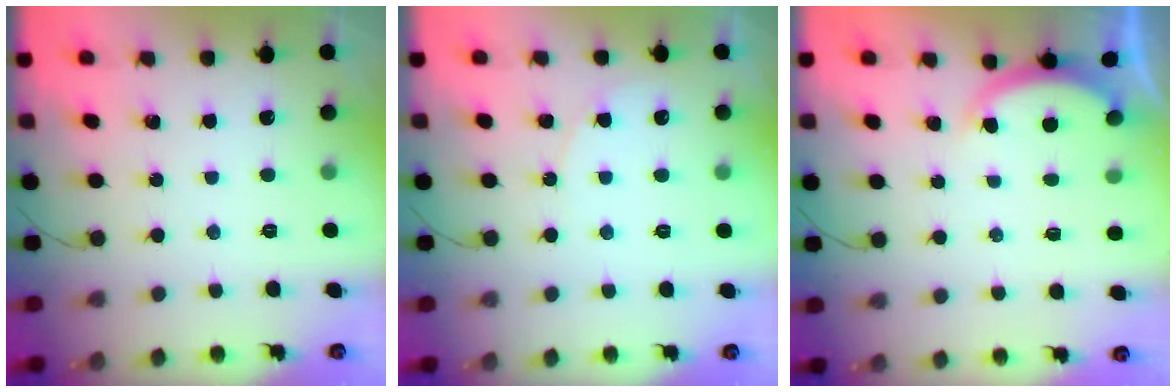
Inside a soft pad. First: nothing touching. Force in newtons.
{"total": 3.4, "press": 3.4, "slide": 0.4}
{"total": 2.6, "press": 2.6, "slide": 0.5}